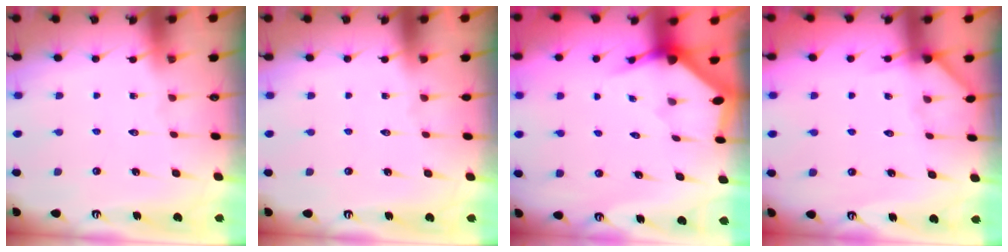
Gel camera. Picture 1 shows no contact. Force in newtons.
{"total": 0.0}
{"total": 2.9, "press": 2.9, "slide": 0.1}
{"total": 4.9, "press": 4.9, "slide": 0.4}